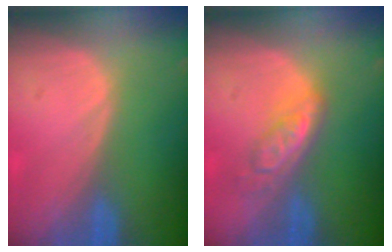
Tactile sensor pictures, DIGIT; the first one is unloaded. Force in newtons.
{"total": 5.3, "press": 4.6, "slide": 2.7}